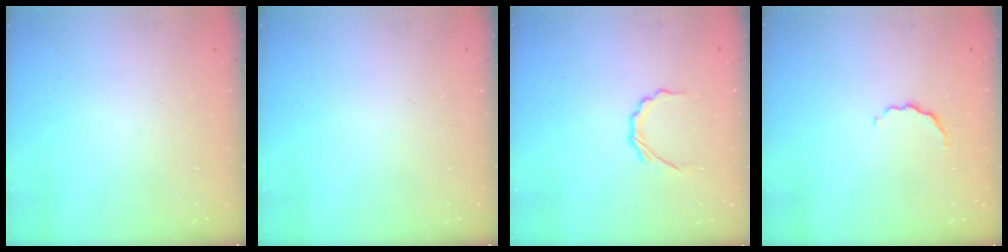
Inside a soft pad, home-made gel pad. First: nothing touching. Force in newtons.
{"total": 0.0}
{"total": 4.6, "press": 4.3, "slide": 1.5}
{"total": 3.8, "press": 3.7, "slide": 1.0}